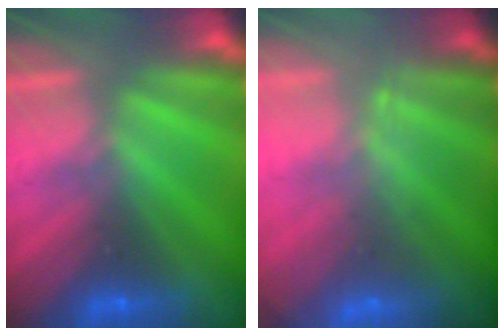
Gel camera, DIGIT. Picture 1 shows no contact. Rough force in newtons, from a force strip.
{"total": 8.2}